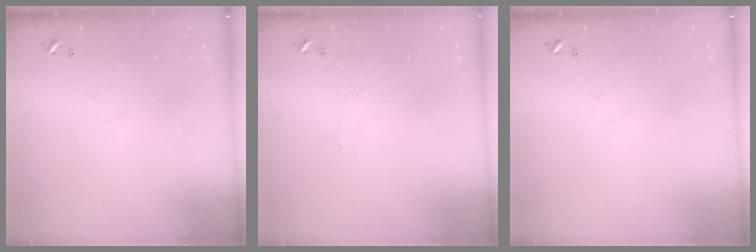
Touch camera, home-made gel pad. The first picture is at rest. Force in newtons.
{"total": 0.9, "press": 0.7, "slide": 0.4}
{"total": 0.0}